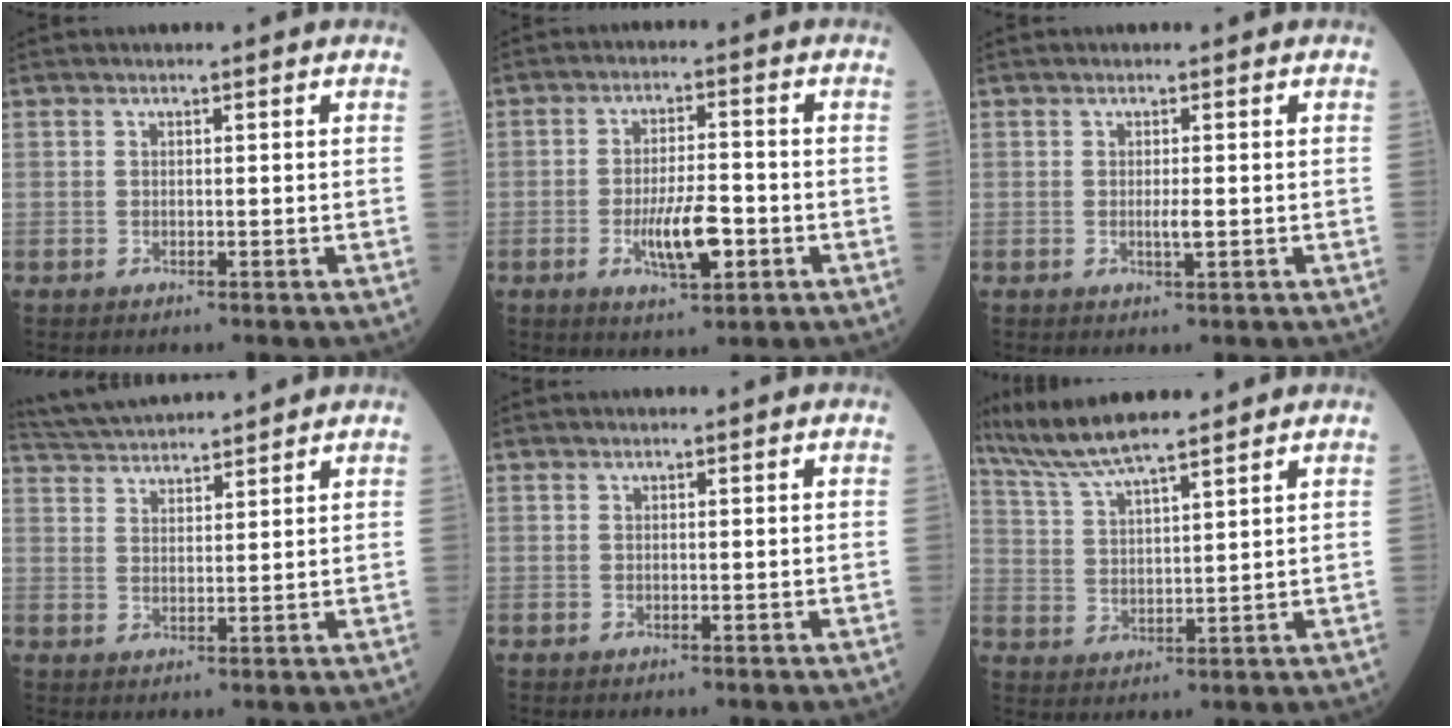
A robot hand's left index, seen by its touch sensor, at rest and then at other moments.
{"total": 7.3, "force": [-2.4, 2.0, 6.6], "torque": [-0.122, -0.008, -0.041]}
{"total": 1.3, "force": [-0.1, 0.0, 1.3], "torque": [-0.026, -0.005, -0.003]}
{"total": 9.6, "force": [9.3, 0.5, 2.4], "torque": [-0.055, 0.031, 0.154]}
{"total": 0.0}
{"total": 10.1, "force": [8.8, 0.4, 5.0], "torque": [-0.099, 0.022, 0.162]}